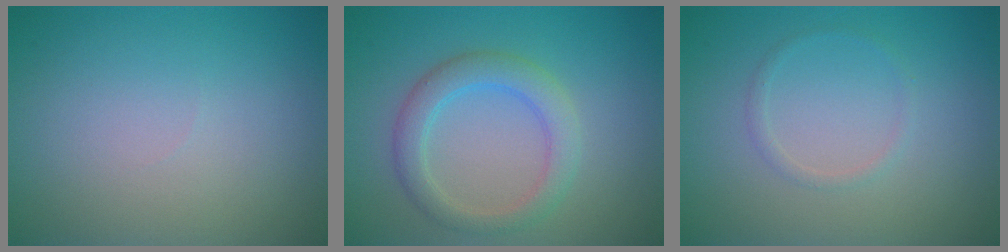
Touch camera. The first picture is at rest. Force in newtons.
{"total": 3.4, "press": 3.4, "slide": 0.3}
{"total": 0.9, "press": 0.9, "slide": 0.1}